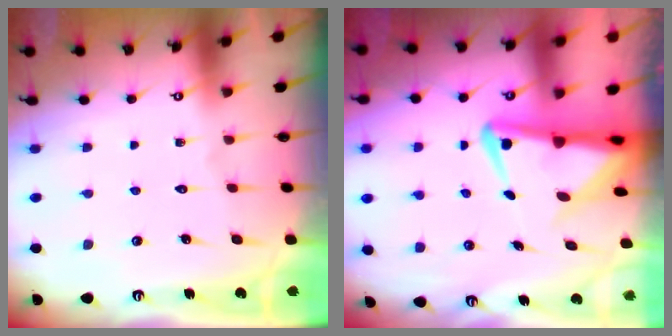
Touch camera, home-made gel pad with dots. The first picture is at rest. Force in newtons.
{"total": 6.7, "press": 6.5, "slide": 1.6}